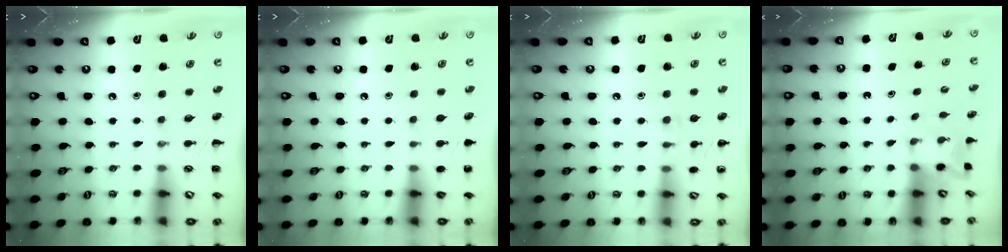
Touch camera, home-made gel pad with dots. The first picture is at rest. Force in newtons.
{"total": 1.1, "press": 1.0, "slide": 0.2}
{"total": 8.4, "press": 8.3, "slide": 1.6}
{"total": 1.6, "press": 1.5, "slide": 0.6}